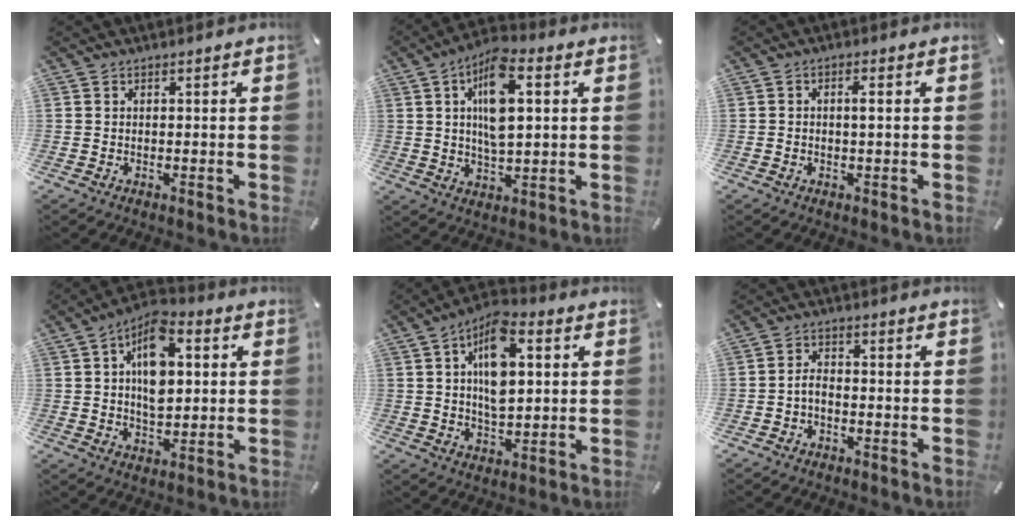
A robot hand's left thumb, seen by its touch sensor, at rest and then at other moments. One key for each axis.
{"total": 11.9, "fx": 3.4, "fy": 5.1, "fz": 10.2, "tx": -0.186, "ty": -0.002, "tz": 0.054}
{"total": 1.7, "fx": 0.0, "fy": 0.6, "fz": 1.6, "tx": -0.031, "ty": 0.003, "tz": -0.001}
{"total": 12.1, "fx": 2.8, "fy": 7.5, "fz": 9.1, "tx": -0.143, "ty": 0.000, "tz": 0.049}
{"total": 12.8, "fx": 3.5, "fy": 6.9, "fz": 10.2, "tx": -0.178, "ty": -0.001, "tz": 0.057}
{"total": 2.9, "fx": -1.4, "fy": 1.7, "fz": 1.9, "tx": -0.042, "ty": 0.009, "tz": -0.030}